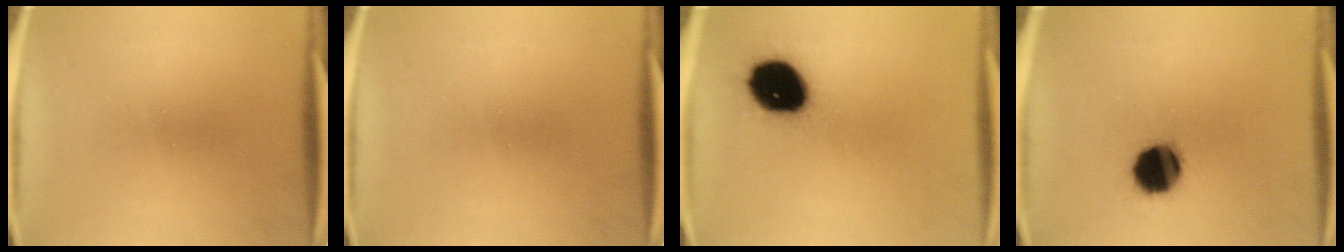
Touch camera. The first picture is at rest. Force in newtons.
{"total": 0.0}
{"total": 16.4}
{"total": 12.6}